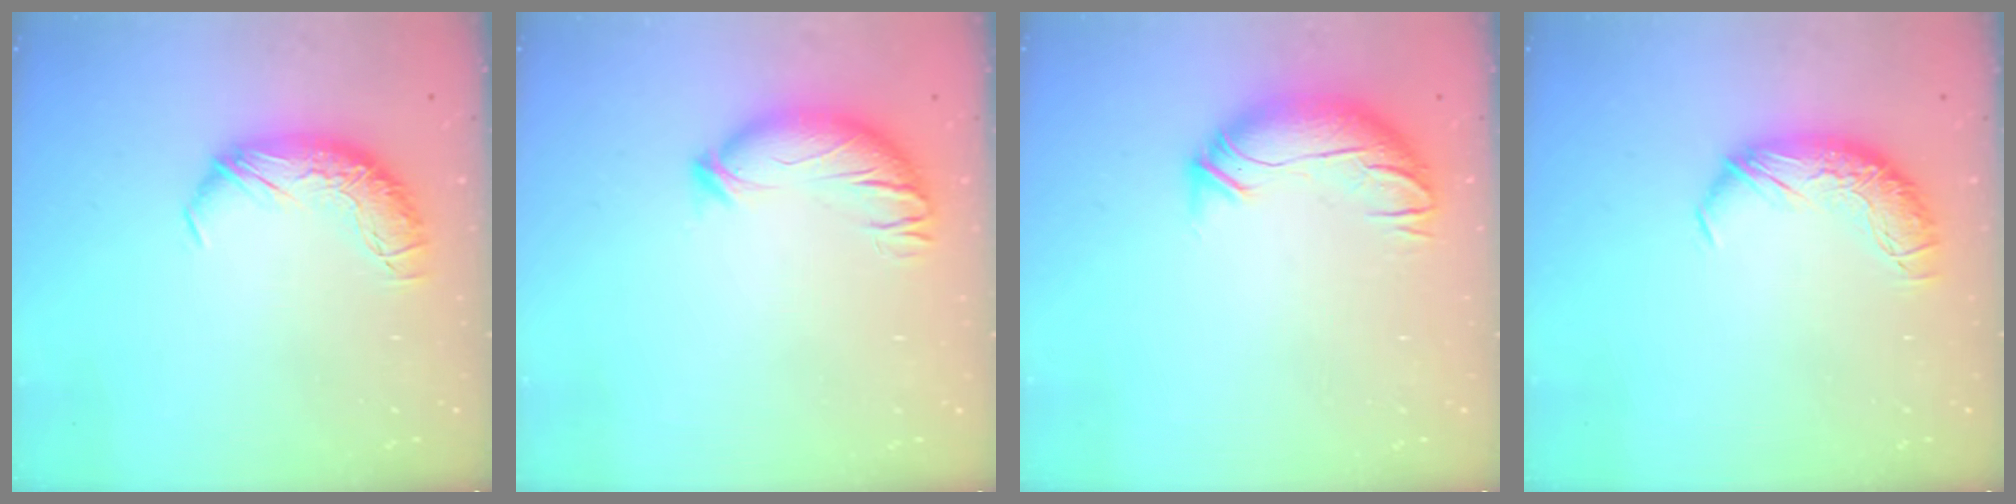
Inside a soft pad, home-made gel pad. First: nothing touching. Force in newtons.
{"total": 3.4, "press": 3.1, "slide": 1.3}
{"total": 3.5, "press": 2.3, "slide": 2.7}
{"total": 0.0}